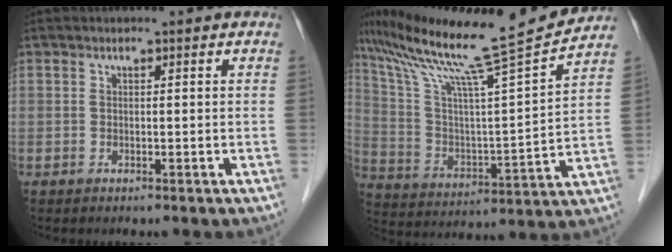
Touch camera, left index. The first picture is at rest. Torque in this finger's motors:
{"motor_torque": [0.67, -1.06, 0.15, 0.03]}